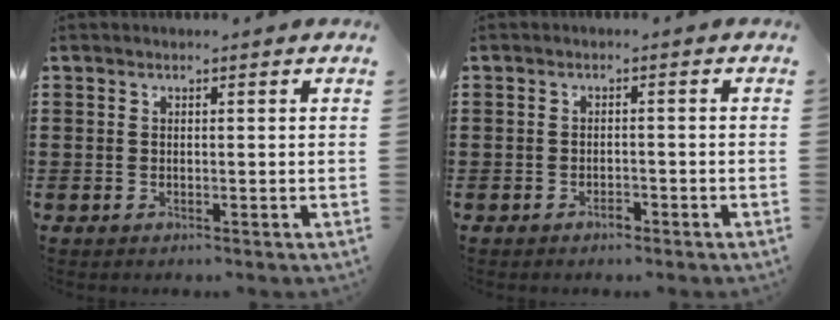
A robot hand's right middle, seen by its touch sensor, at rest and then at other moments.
{"total": 1.3, "force": [-1.1, 0.4, 0.6], "torque": [-0.016, -0.004, -0.022]}